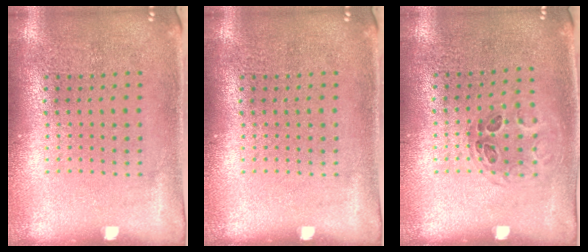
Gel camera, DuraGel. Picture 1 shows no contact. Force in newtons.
{"total": 0.0}
{"total": 1.0, "press": 0.7, "slide": 0.6}